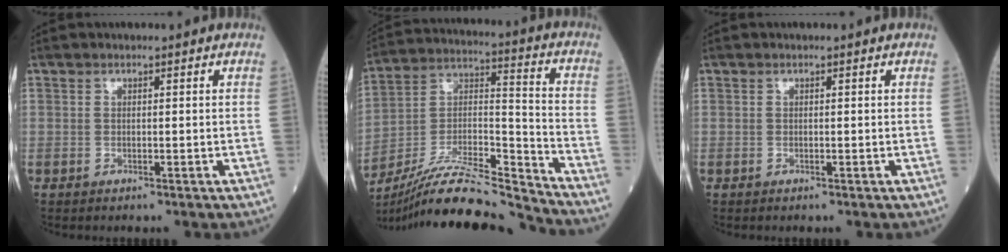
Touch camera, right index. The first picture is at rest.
{"total": 18.4, "force": [-17.2, -0.3, 6.6], "torque": [-0.130, 0.023, -0.304]}
{"total": 0.0}